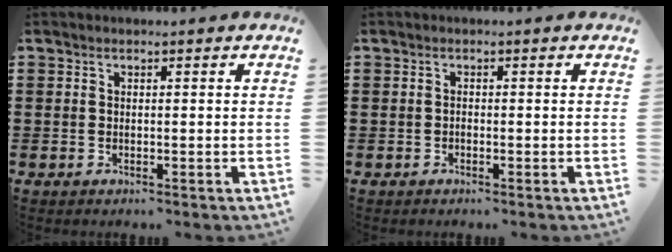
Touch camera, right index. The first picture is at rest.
{"total": 0.6, "force": [-0.4, 0.3, 0.2], "torque": [-0.006, -0.001, -0.009]}